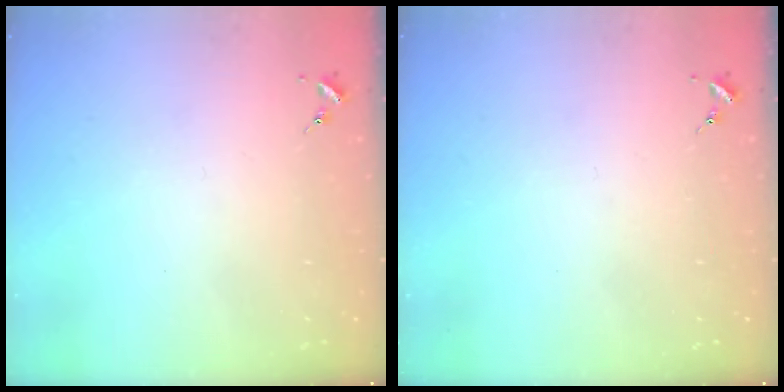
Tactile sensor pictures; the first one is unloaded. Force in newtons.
{"total": 0.0}